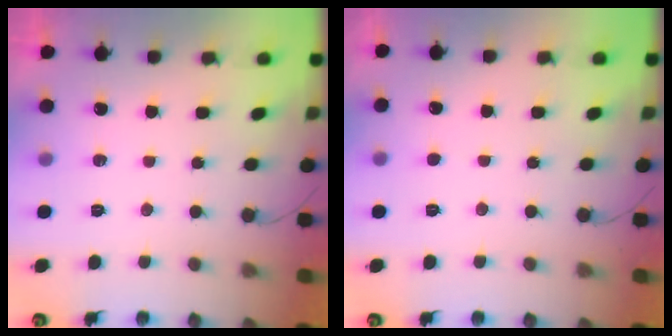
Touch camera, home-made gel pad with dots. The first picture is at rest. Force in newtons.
{"total": 2.5, "press": 2.5, "slide": 0.3}